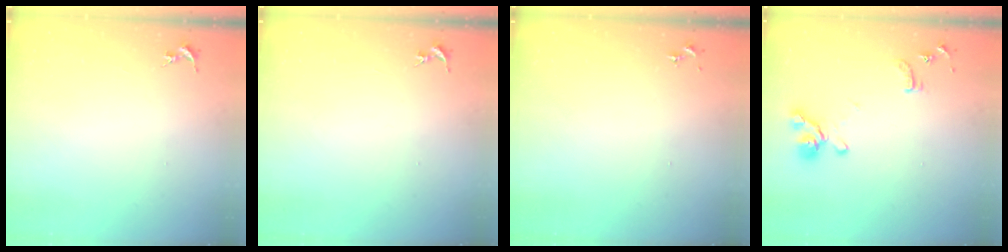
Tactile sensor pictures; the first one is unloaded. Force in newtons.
{"total": 0.0}
{"total": 0.0}
{"total": 12.8, "press": 12.7, "slide": 1.4}